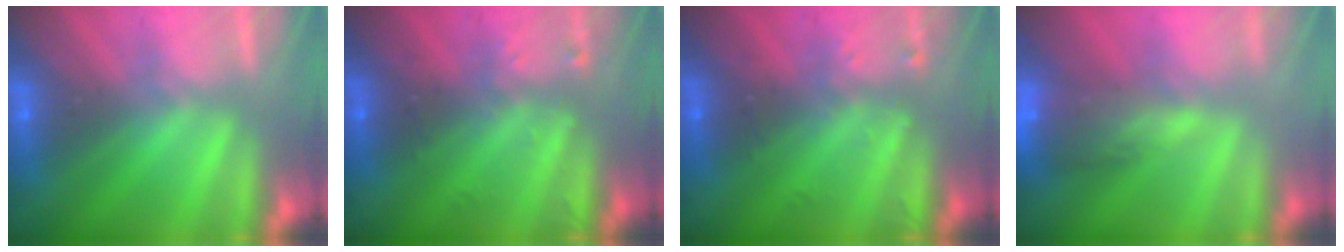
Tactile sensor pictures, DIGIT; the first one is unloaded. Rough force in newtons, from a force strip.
{"total": 2.4}
{"total": 2.4}
{"total": 8.7}